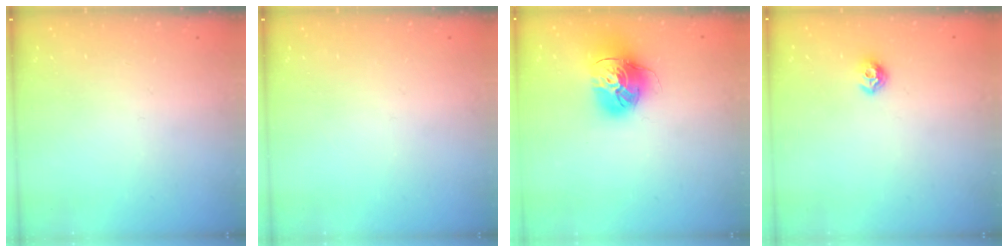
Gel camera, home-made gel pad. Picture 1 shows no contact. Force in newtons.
{"total": 0.0}
{"total": 18.0, "press": 17.9, "slide": 1.7}
{"total": 6.5, "press": 6.5, "slide": 0.7}